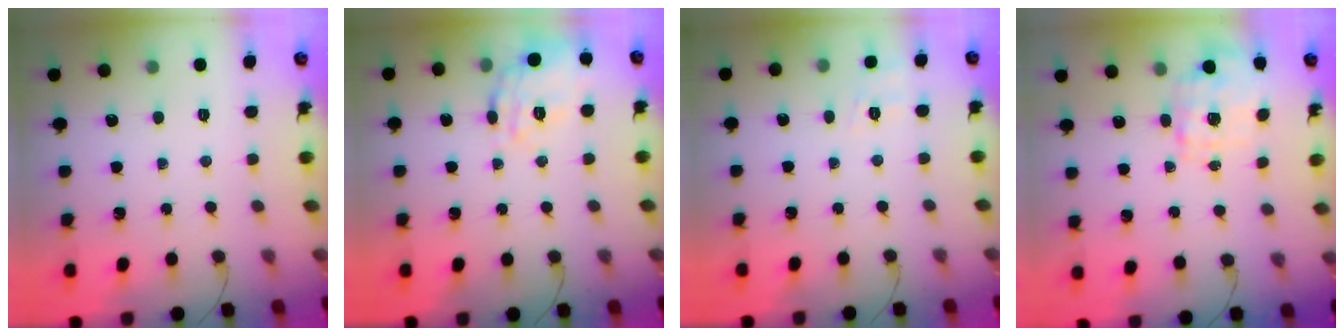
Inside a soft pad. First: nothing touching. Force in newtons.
{"total": 16.9, "press": 16.9, "slide": 0.6}
{"total": 7.9, "press": 7.7, "slide": 2.1}
{"total": 1.8, "press": 1.7, "slide": 0.5}